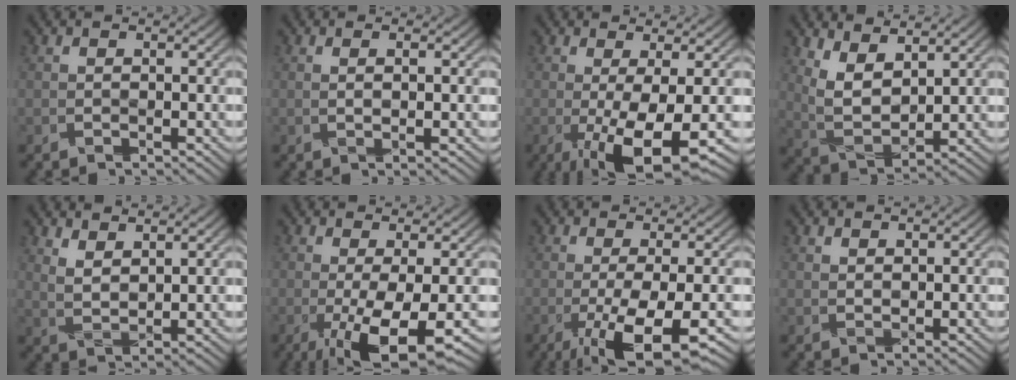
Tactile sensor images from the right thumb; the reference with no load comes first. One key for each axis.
{"total": 1.8, "fx": 0.2, "fy": 0.2, "fz": 1.7, "tx": -0.035, "ty": 0.001, "tz": 0.003}
{"total": 9.3, "fx": -2.2, "fy": 2.5, "fz": 8.7, "tx": -0.150, "ty": -0.011, "tz": -0.026}
{"total": 7.1, "fx": 4.2, "fy": 2.9, "fz": 5.0, "tx": -0.116, "ty": -0.005, "tz": 0.090}
{"total": 3.8, "fx": 2.8, "fy": 0.9, "fz": 2.3, "tx": -0.054, "ty": -0.006, "tz": 0.061}
{"total": 9.2, "fx": -2.4, "fy": 2.5, "fz": 8.5, "tx": -0.141, "ty": -0.013, "tz": -0.031}
{"total": 9.5, "fx": -3.4, "fy": 2.5, "fz": 8.4, "tx": -0.135, "ty": -0.007, "tz": -0.051}
{"total": 1.0, "fx": 0.7, "fy": 0.4, "fz": 0.4, "tx": -0.014, "ty": -0.003, "tz": 0.016}